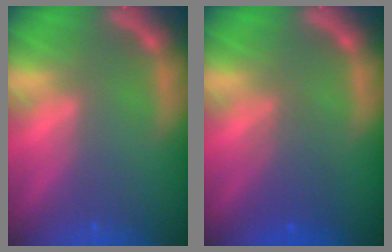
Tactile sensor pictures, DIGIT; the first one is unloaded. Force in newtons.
{"total": 3.0}